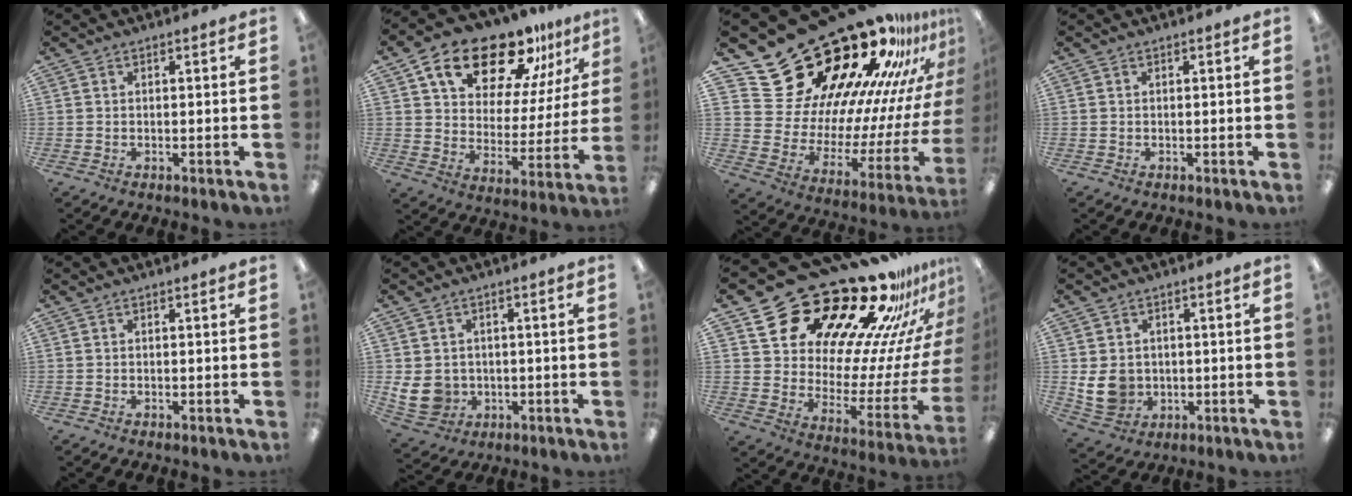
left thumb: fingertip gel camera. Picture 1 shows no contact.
{"total": 19.9, "force": [14.6, 9.2, 9.8], "torque": [-0.169, -0.093, 0.252]}
{"total": 30.6, "force": [24.0, 15.0, 11.6], "torque": [-0.121, -0.219, 0.467]}
{"total": 0.0}
{"total": 0.0}
{"total": 8.0, "force": [-0.4, 7.2, 3.4], "torque": [-0.086, 0.001, -0.006]}
{"total": 28.2, "force": [23.1, 11.9, 11.0], "torque": [-0.144, -0.195, 0.417]}
{"total": 8.0, "force": [-0.1, 7.2, 3.5], "torque": [-0.084, 0.007, 0.004]}